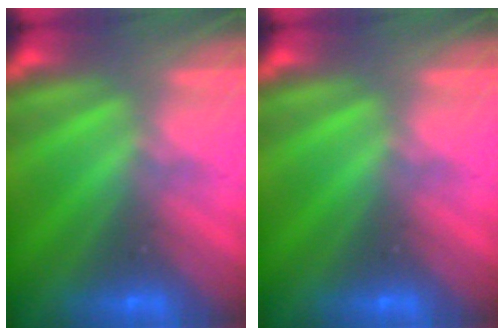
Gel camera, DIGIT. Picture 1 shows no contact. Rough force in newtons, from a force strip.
{"total": 0.0}